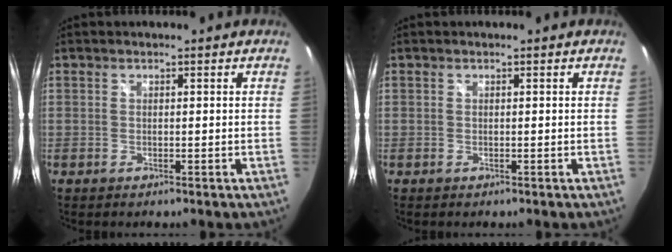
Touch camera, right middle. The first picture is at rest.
{"total": 0.0}